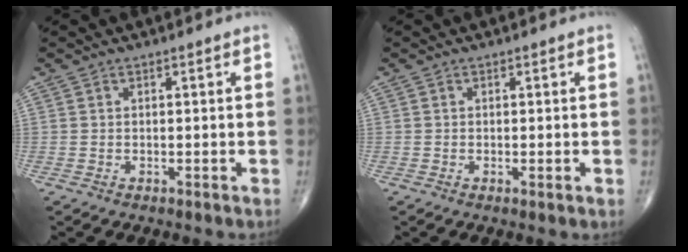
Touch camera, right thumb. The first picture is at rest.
{"total": 0.8, "force": [-0.1, 0.0, 0.8], "torque": [-0.015, -0.004, -0.001]}